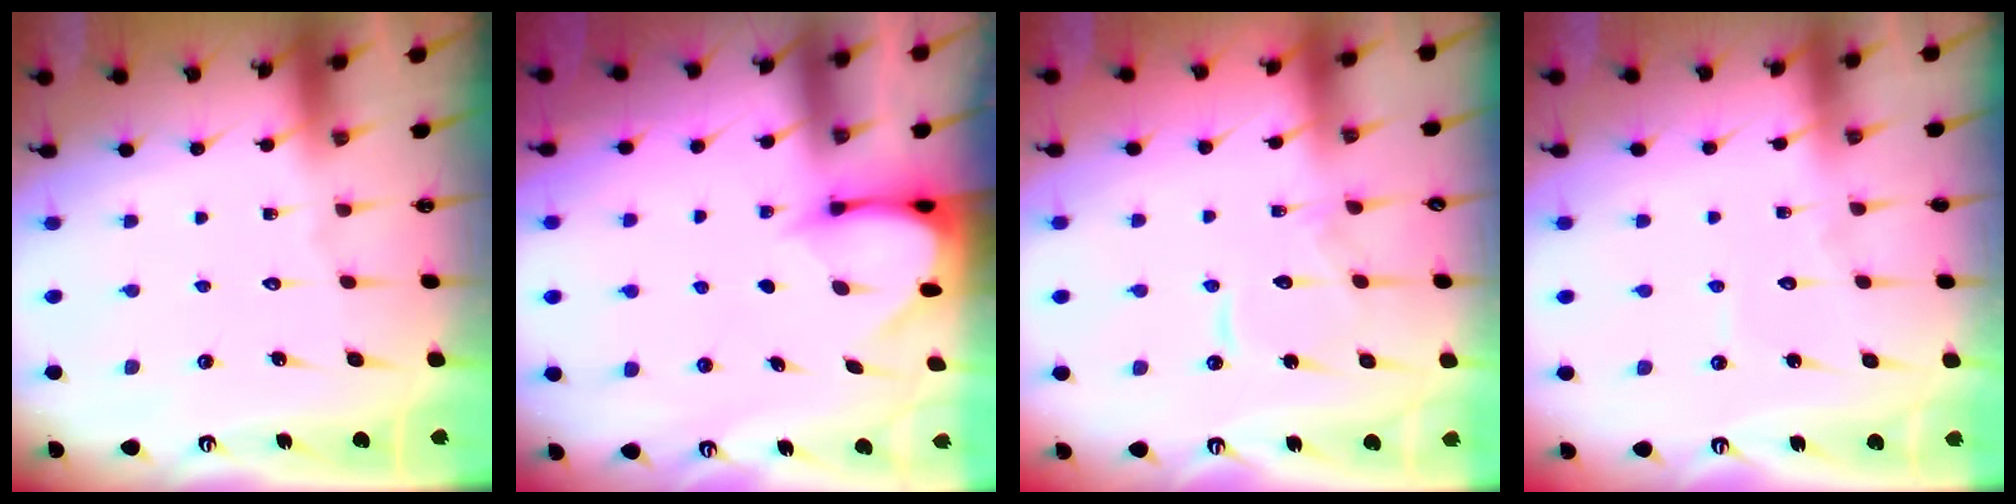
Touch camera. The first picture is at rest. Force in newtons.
{"total": 3.4, "press": 3.4, "slide": 0.3}
{"total": 9.9, "press": 9.9, "slide": 0.7}
{"total": 3.8, "press": 3.8, "slide": 0.4}